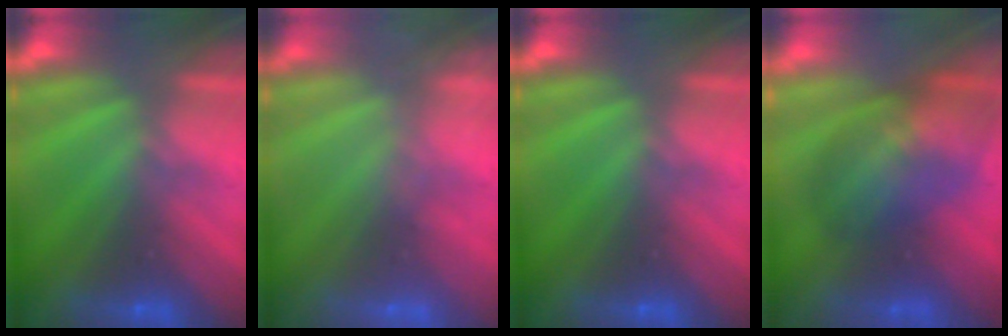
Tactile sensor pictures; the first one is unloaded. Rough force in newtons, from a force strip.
{"total": 2.5}
{"total": 0.0}
{"total": 6.4}